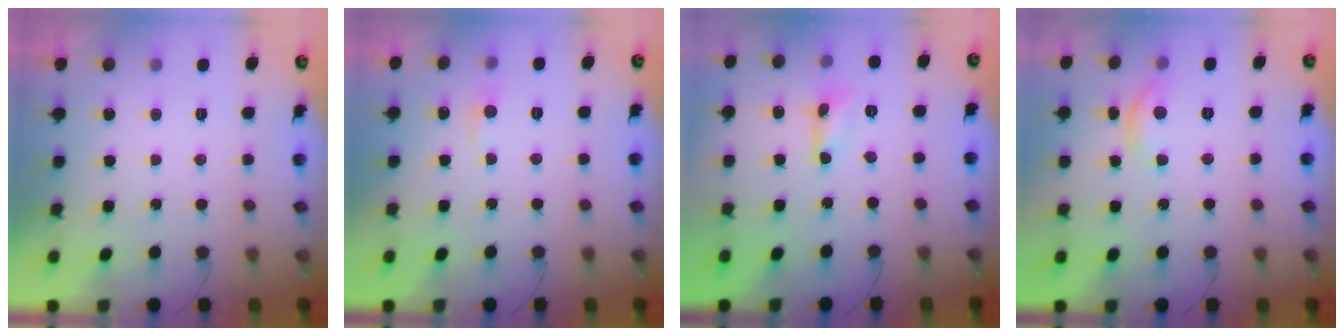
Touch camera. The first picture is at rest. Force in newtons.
{"total": 4.3, "press": 4.3, "slide": 0.6}
{"total": 1.0, "press": 1.0, "slide": 0.1}
{"total": 7.2, "press": 7.2, "slide": 0.3}